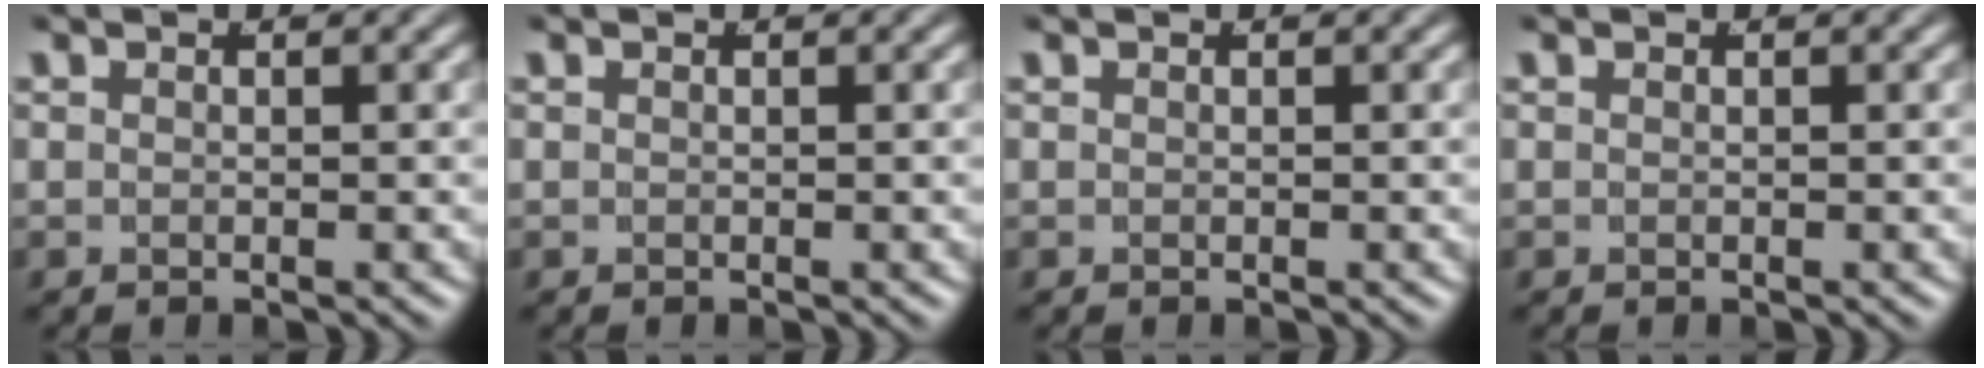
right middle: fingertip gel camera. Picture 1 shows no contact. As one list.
[{"total": 0.0}, {"total": 0.0}, {"total": 0.0}]